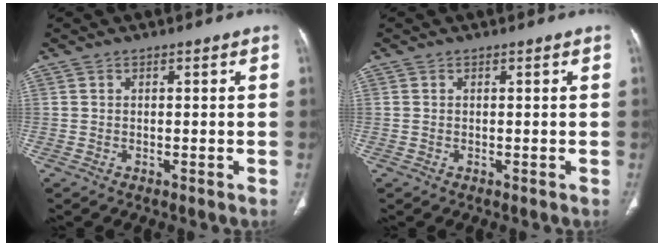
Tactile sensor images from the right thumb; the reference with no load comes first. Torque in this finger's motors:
{"motor_torque": [0.19, 0.09, 0.23, 0.01, 0.04]}